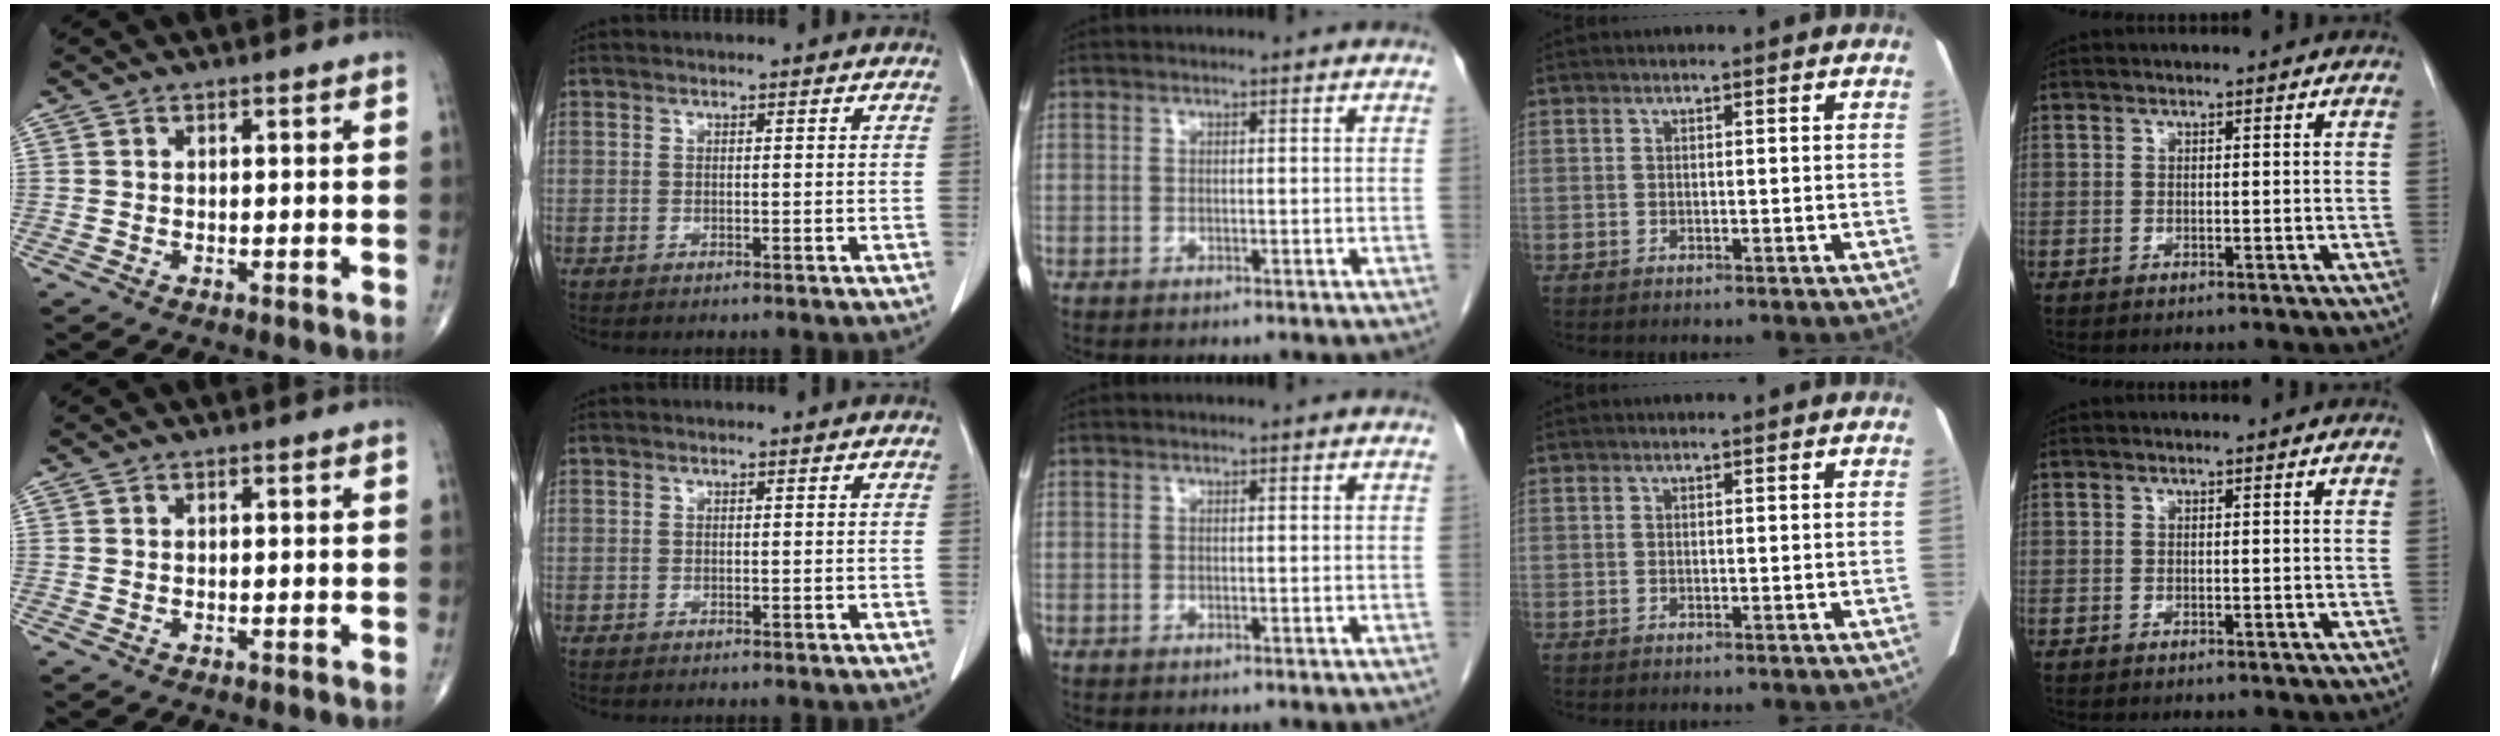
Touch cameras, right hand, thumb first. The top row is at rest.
{}